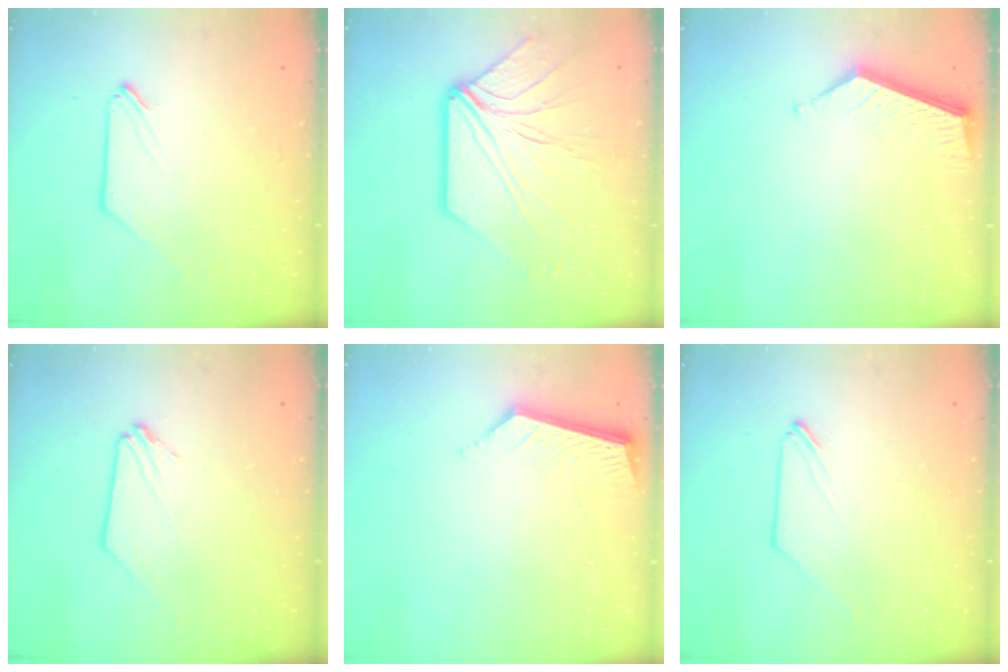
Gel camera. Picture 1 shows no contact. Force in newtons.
{"total": 10.5, "press": 10.4, "slide": 1.6}
{"total": 6.2, "press": 6.2, "slide": 0.5}
{"total": 0.6, "press": 0.6, "slide": 0.1}
{"total": 4.3, "press": 4.3, "slide": 0.4}
{"total": 0.0}